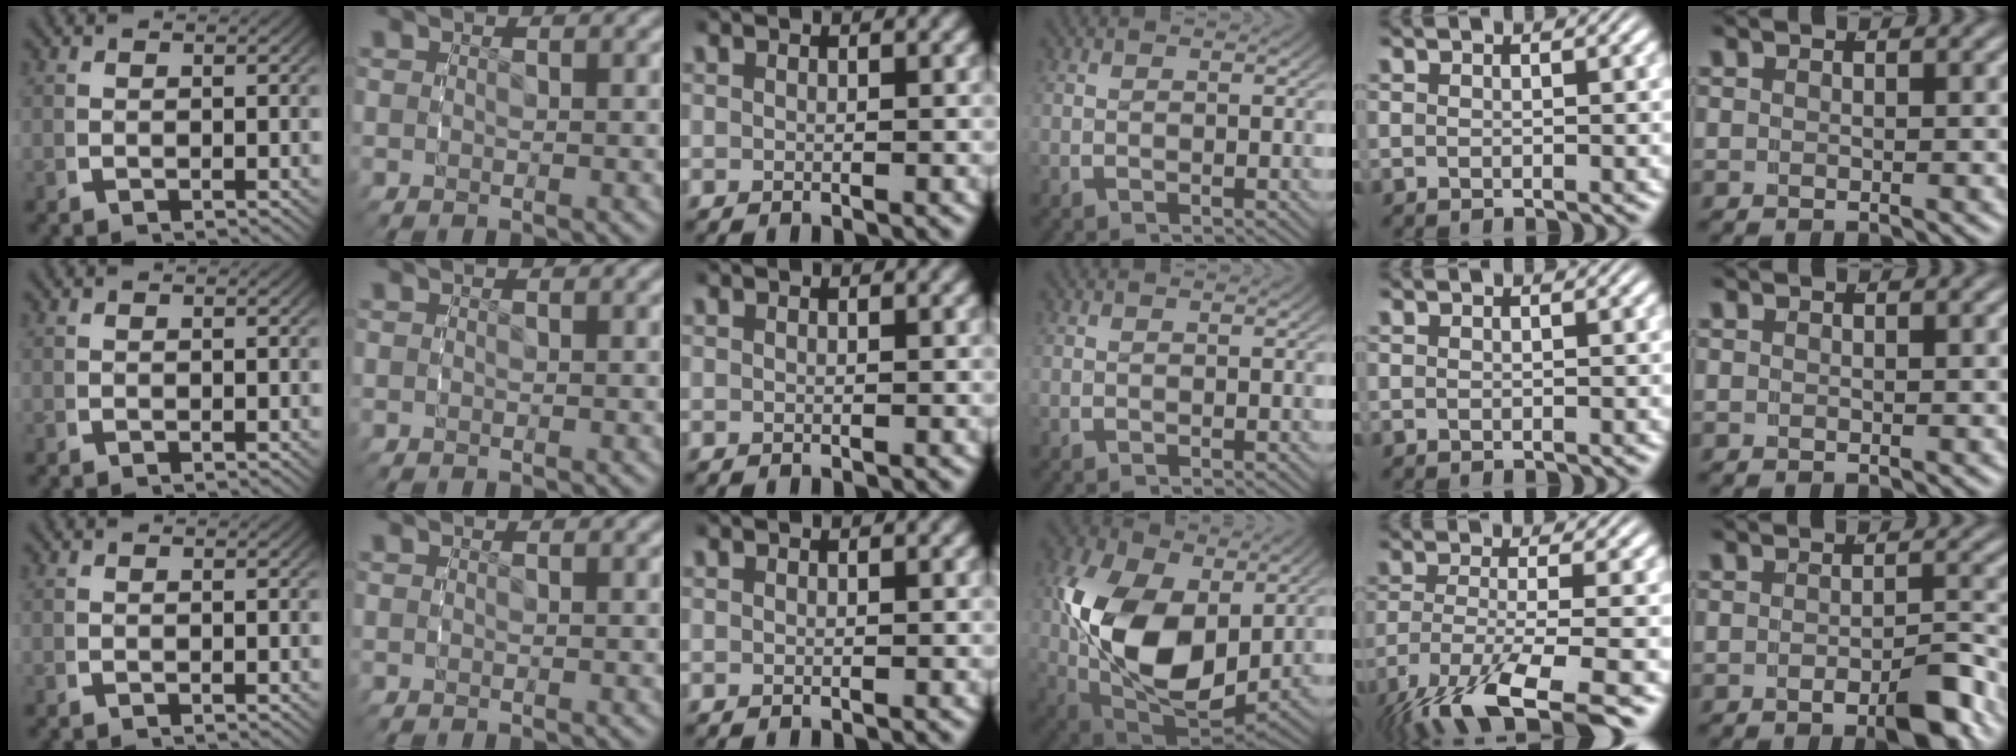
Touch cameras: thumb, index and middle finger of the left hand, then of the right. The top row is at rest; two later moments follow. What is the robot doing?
{"motion": "grasp_and_lifting", "object": "ethernet cable"}